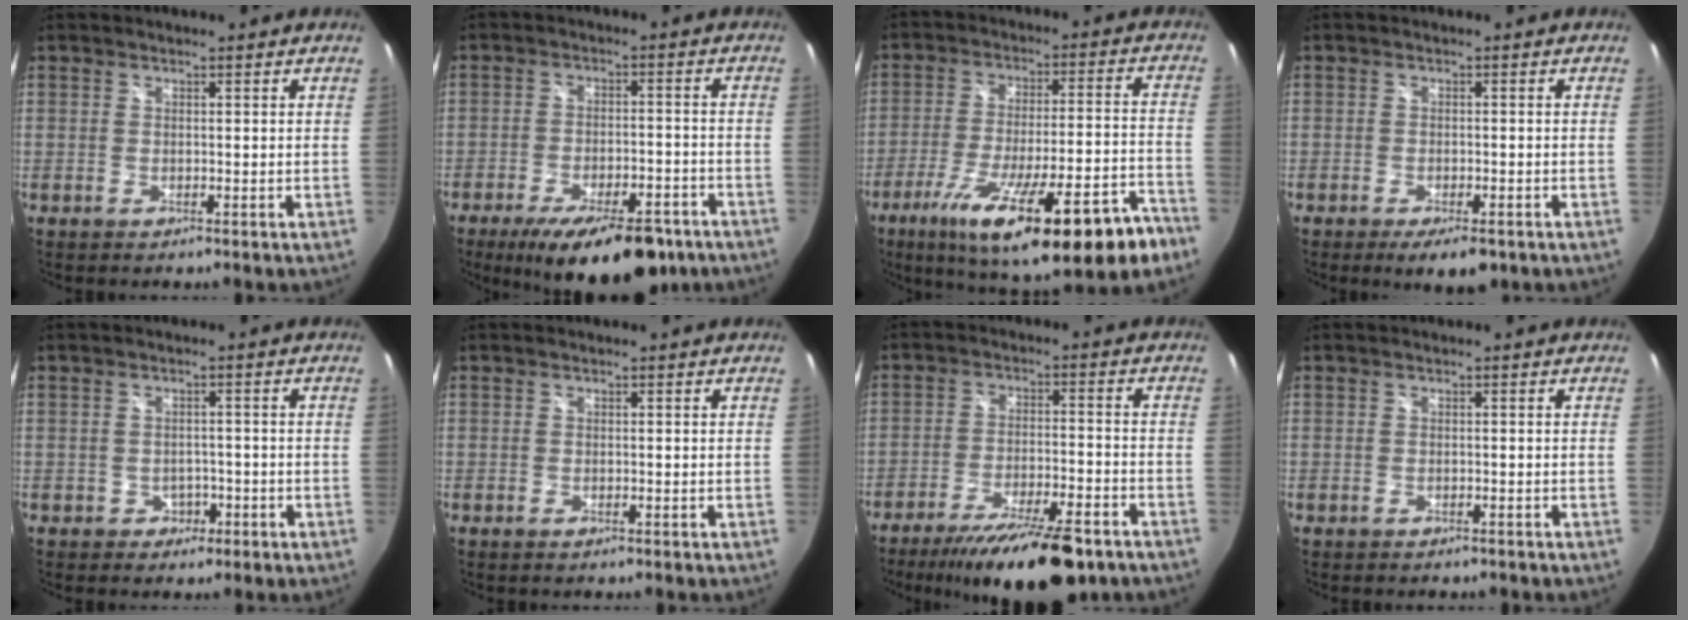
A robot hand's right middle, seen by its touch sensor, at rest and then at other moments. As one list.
[{"total": 17.8, "force": [-12.4, 6.4, 11.0], "torque": [-0.187, -0.027, -0.172]}, {"total": 26.1, "force": [-16.7, 4.6, 19.5], "torque": [-0.324, -0.061, -0.242]}, {"total": 5.5, "force": [-3.7, 1.9, 3.6], "torque": [-0.068, -0.016, -0.053]}, {"total": 2.8, "force": [-1.2, 2.5, 0.6], "torque": [-0.013, 0.004, -0.013]}, {"total": 0.5, "force": [-0.3, -0.1, 0.4], "torque": [-0.004, 0.002, -0.005]}, {"total": 17.9, "force": [-13.5, 4.5, 10.8], "torque": [-0.194, -0.030, -0.205]}, {"total": 1.5, "force": [-1.2, 0.7, 0.4], "torque": [-0.012, -0.006, -0.016]}]